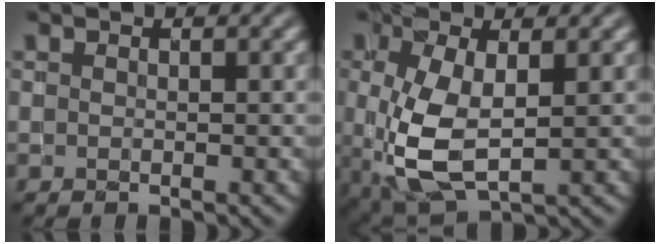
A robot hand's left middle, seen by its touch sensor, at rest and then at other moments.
{"total": 6.4, "force": [-0.5, 3.2, 5.6], "torque": [-0.132, -0.009, -0.002]}